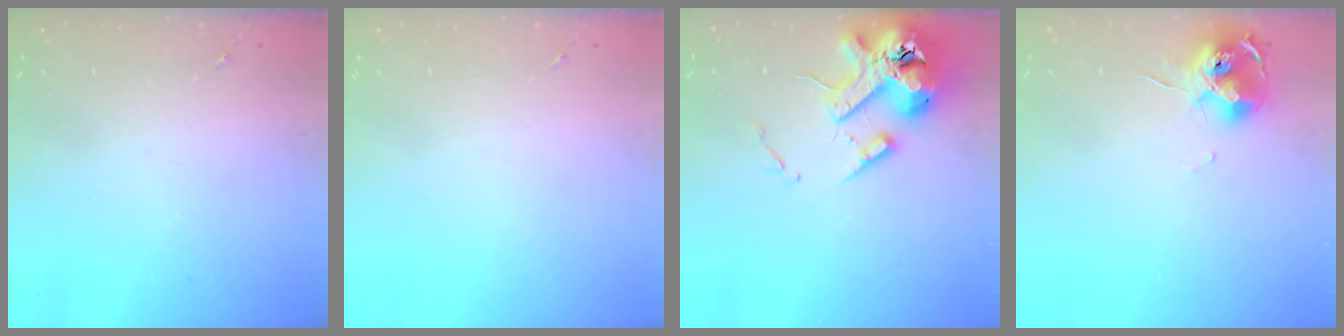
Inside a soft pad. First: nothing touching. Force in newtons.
{"total": 0.0}
{"total": 14.5, "press": 14.3, "slide": 2.0}
{"total": 11.2, "press": 11.1, "slide": 1.1}